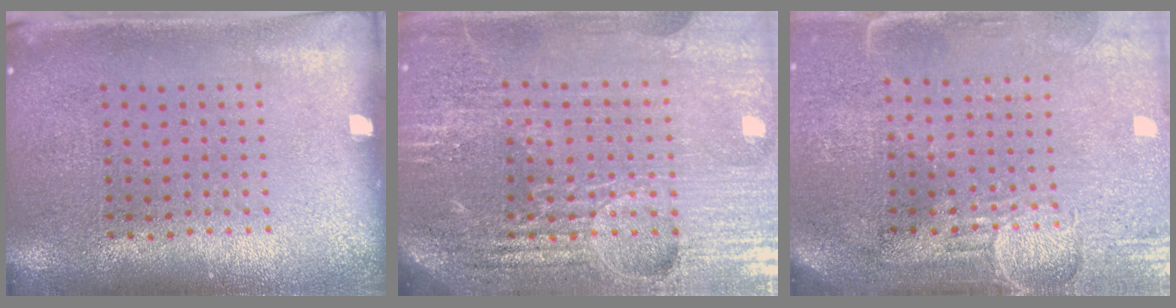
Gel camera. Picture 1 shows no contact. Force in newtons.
{"total": 5.9, "press": 5.3, "slide": 2.6}
{"total": 3.9, "press": 3.4, "slide": 1.8}